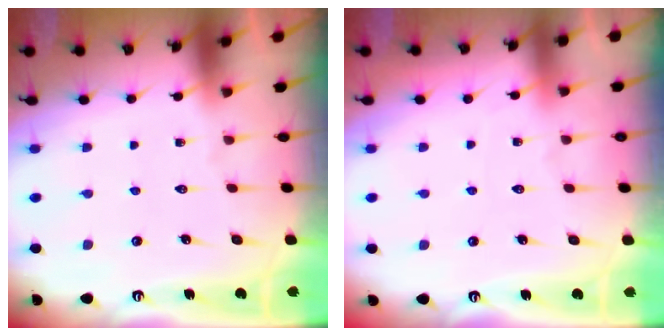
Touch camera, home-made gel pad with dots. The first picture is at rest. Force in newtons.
{"total": 2.3, "press": 2.3, "slide": 0.3}